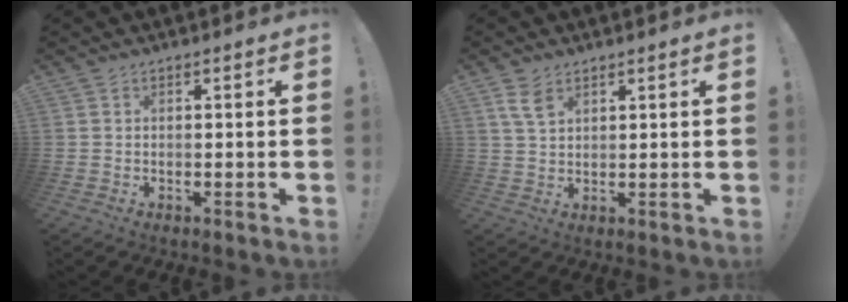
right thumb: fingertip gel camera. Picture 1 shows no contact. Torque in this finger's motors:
{"motor_torque": [0.02, 0.04, 0.29, 0.02, -0.07]}